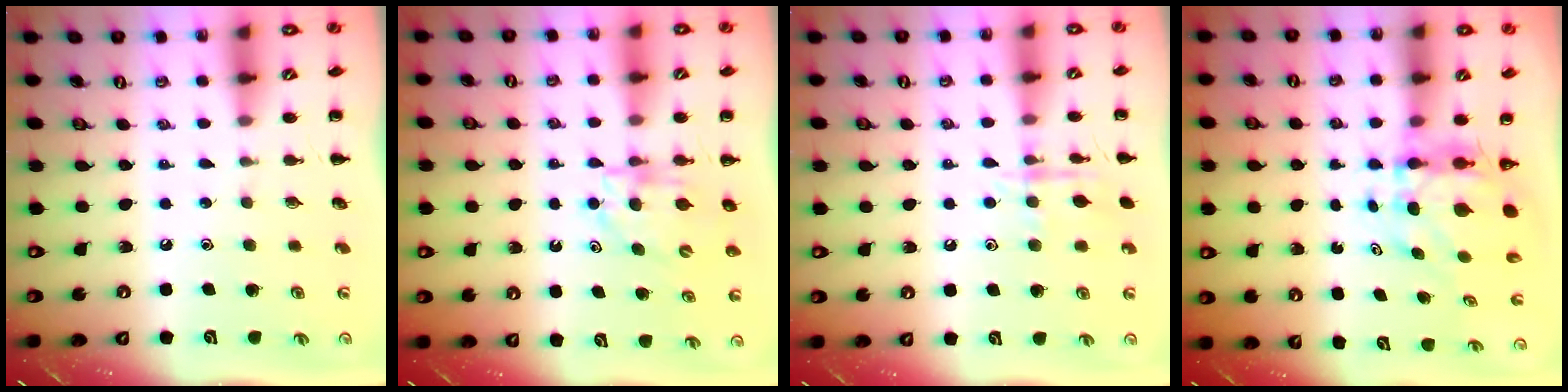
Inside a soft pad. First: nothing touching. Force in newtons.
{"total": 5.8, "press": 5.8, "slide": 0.5}
{"total": 9.9, "press": 9.8, "slide": 0.7}
{"total": 7.3, "press": 7.1, "slide": 1.5}